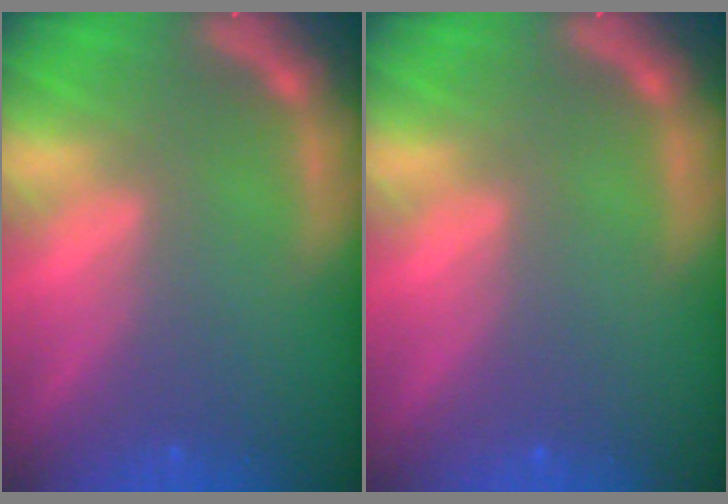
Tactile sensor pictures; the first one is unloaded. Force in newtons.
{"total": 0.0}